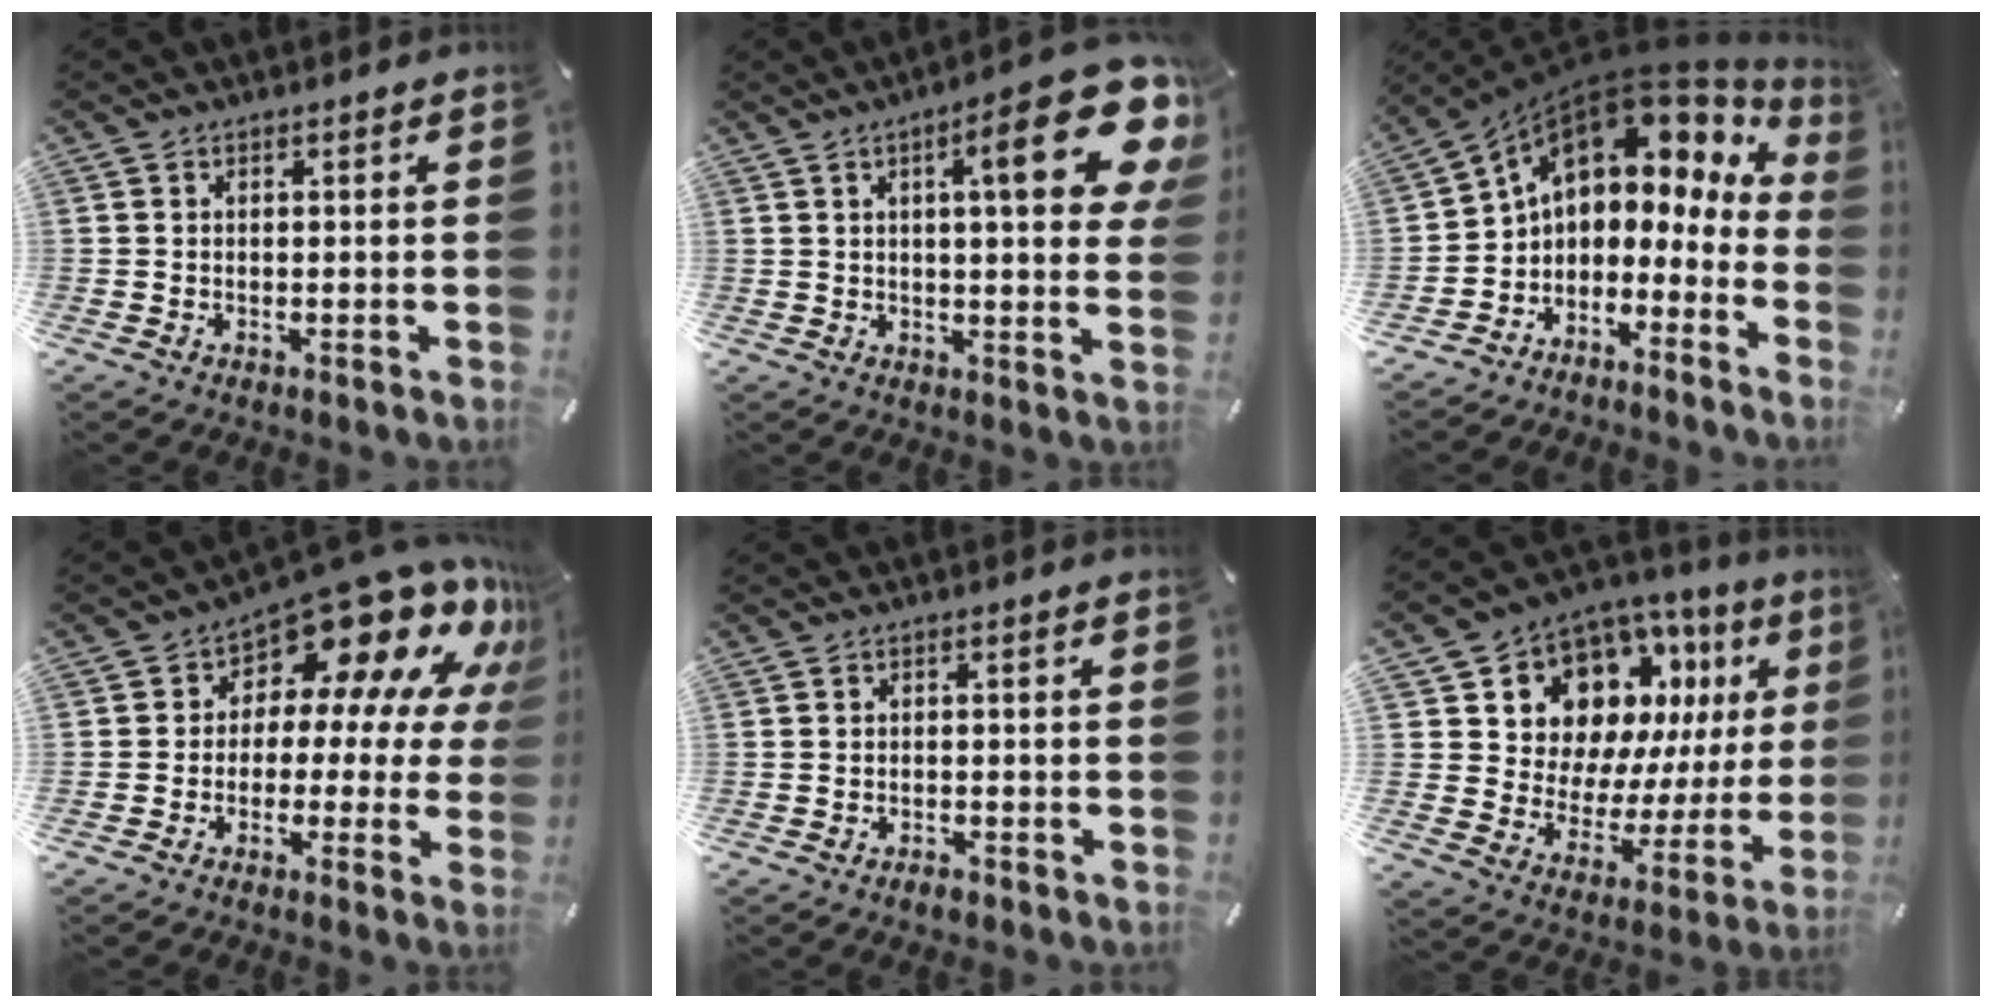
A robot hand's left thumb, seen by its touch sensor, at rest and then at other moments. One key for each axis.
{"total": 19.6, "fx": 7.5, "fy": 5.4, "fz": 17.3, "tx": -0.236, "ty": -0.039, "tz": 0.104}
{"total": 8.0, "fx": 4.0, "fy": 5.8, "fz": 3.9, "tx": -0.076, "ty": -0.042, "tz": 0.066}
{"total": 14.9, "fx": 10.1, "fy": 7.2, "fz": 8.2, "tx": -0.122, "ty": -0.093, "tz": 0.169}
{"total": 1.8, "fx": -1.4, "fy": 0.8, "fz": 0.6, "tx": -0.015, "ty": 0.006, "tz": -0.029}
{"total": 13.3, "fx": 8.2, "fy": 9.5, "fz": 4.6, "tx": -0.072, "ty": -0.084, "tz": 0.151}